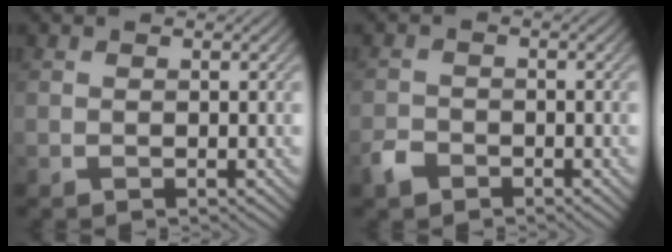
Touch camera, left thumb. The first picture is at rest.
{"total": 2.4, "force": [-1.8, 1.4, 0.8], "torque": [-0.019, -0.002, -0.043]}